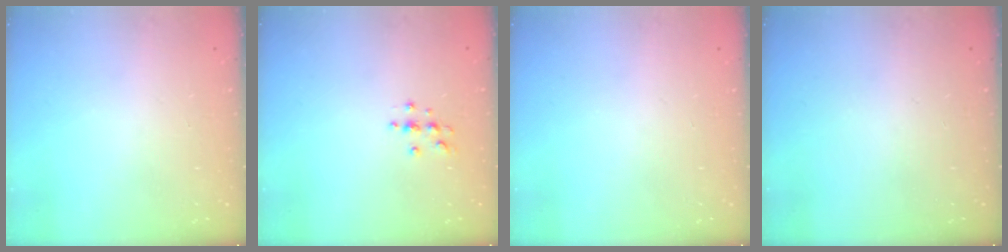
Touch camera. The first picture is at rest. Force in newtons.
{"total": 3.7, "press": 3.7, "slide": 0.4}
{"total": 0.6, "press": 0.0, "slide": 0.6}
{"total": 0.0}